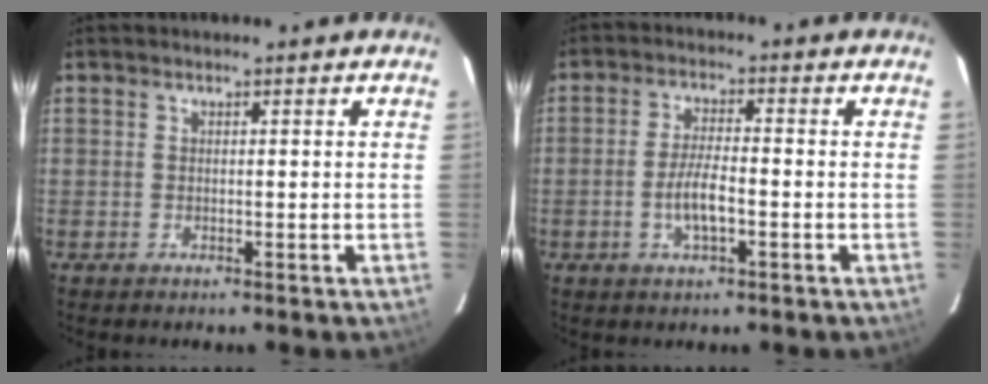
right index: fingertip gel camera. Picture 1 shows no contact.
{"total": 5.6, "force": [-1.9, 1.4, 5.1], "torque": [-0.102, 0.000, -0.036]}